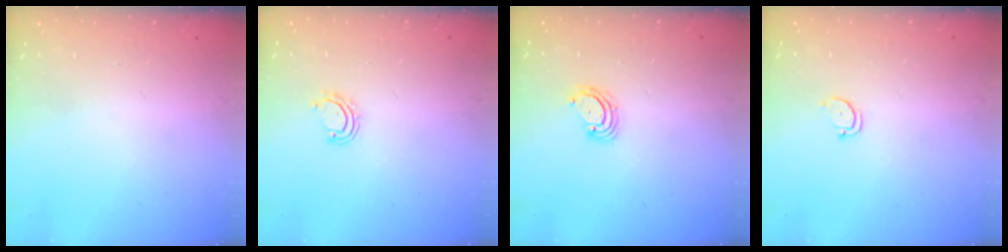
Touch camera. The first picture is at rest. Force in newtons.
{"total": 3.2, "press": 3.1, "slide": 0.2}
{"total": 3.3, "press": 3.3, "slide": 0.3}
{"total": 2.2, "press": 2.2, "slide": 0.2}